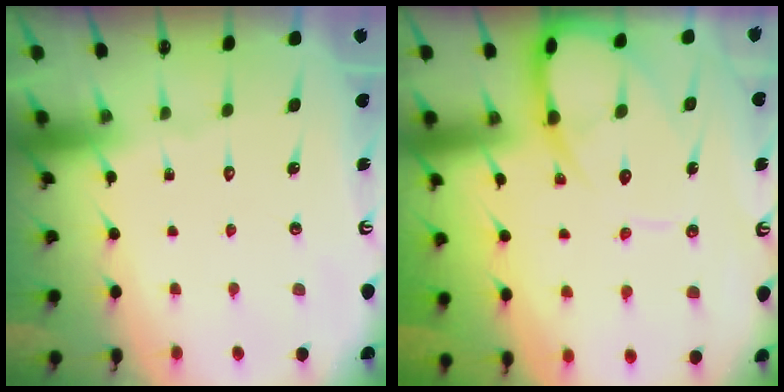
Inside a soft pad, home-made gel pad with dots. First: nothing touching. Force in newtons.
{"total": 11.0, "press": 10.9, "slide": 1.2}